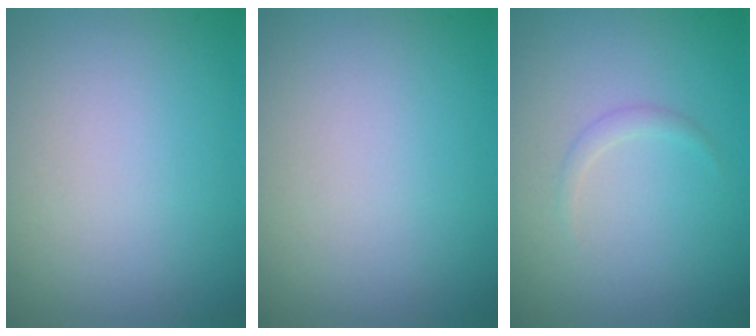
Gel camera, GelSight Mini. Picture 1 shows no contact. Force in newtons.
{"total": 0.0}
{"total": 0.7, "press": 0.7, "slide": 0.0}